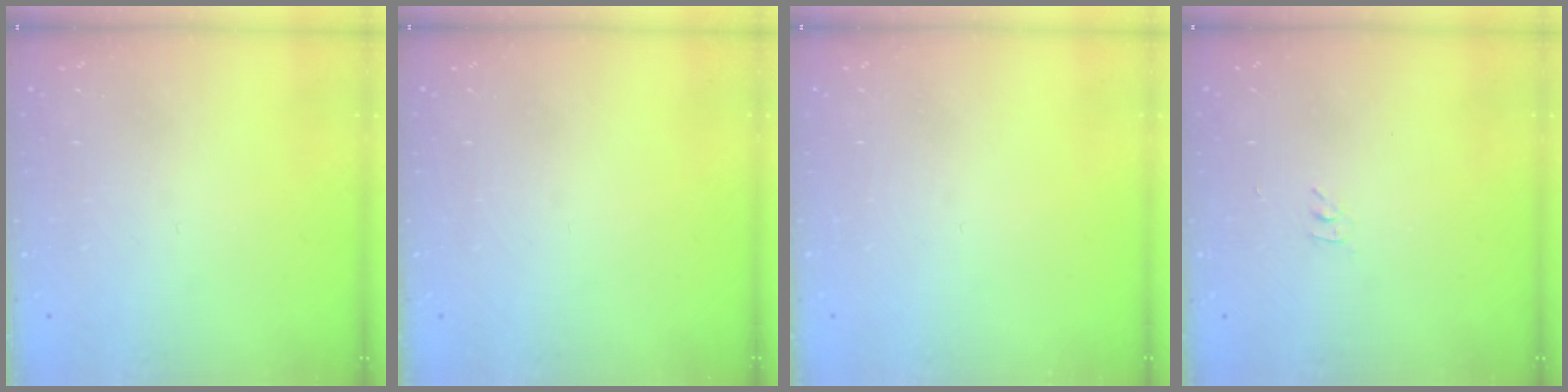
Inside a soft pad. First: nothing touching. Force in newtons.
{"total": 0.0}
{"total": 0.0}
{"total": 2.8, "press": 2.8, "slide": 0.4}